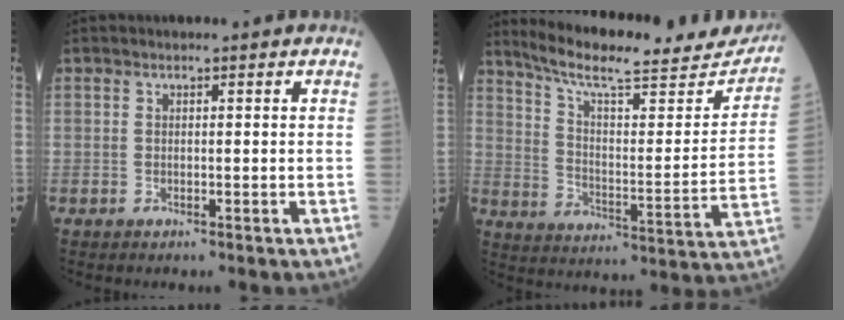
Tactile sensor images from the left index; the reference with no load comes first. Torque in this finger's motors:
{"motor_torque": [-0.08, -0.64, -0.01, 0.01]}